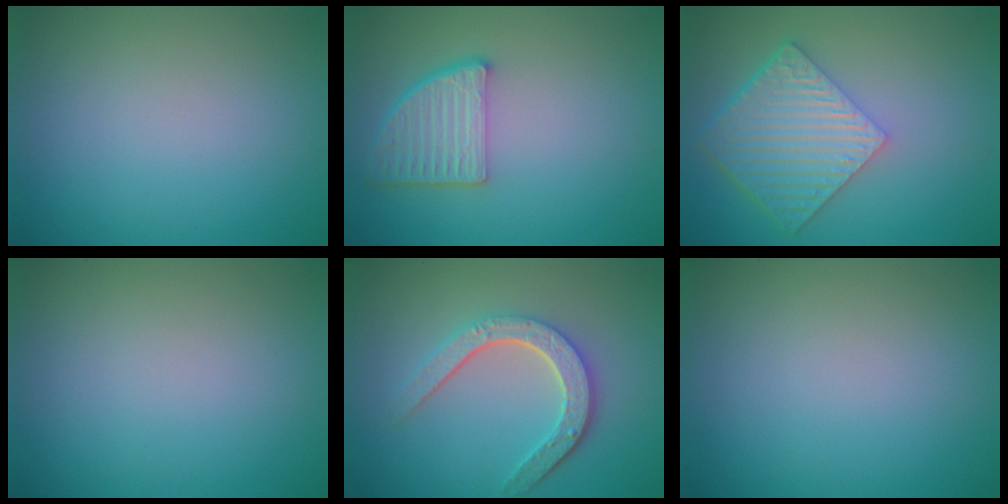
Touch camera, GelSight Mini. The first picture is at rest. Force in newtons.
{"total": 4.5, "press": 3.6, "slide": 2.7}
{"total": 6.9, "press": 4.8, "slide": 4.9}
{"total": 0.0}
{"total": 4.7, "press": 3.6, "slide": 3.0}
{"total": 0.0}